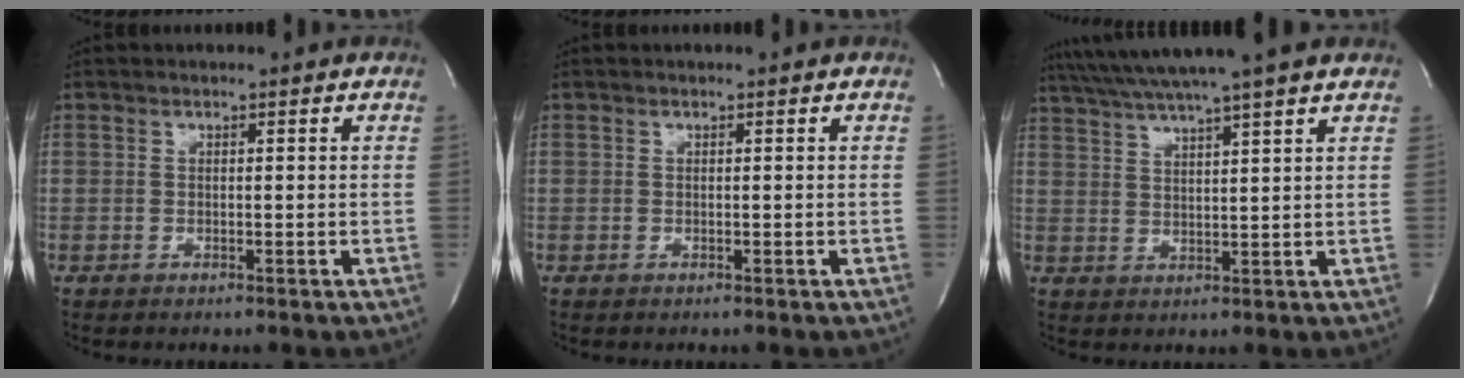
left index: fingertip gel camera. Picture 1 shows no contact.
{"total": 0.0}
{"total": 11.7, "force": [9.8, -1.0, 6.3], "torque": [-0.118, 0.023, 0.146]}